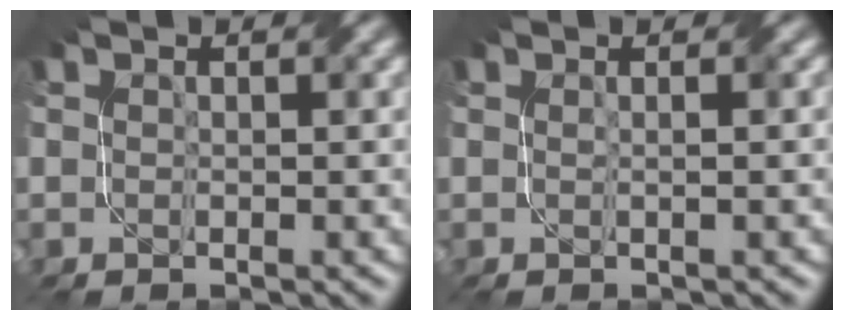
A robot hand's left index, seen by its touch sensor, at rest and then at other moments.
{"total": 1.1, "force": [0.1, 0.2, 1.1], "torque": [-0.017, 0.001, -0.008]}